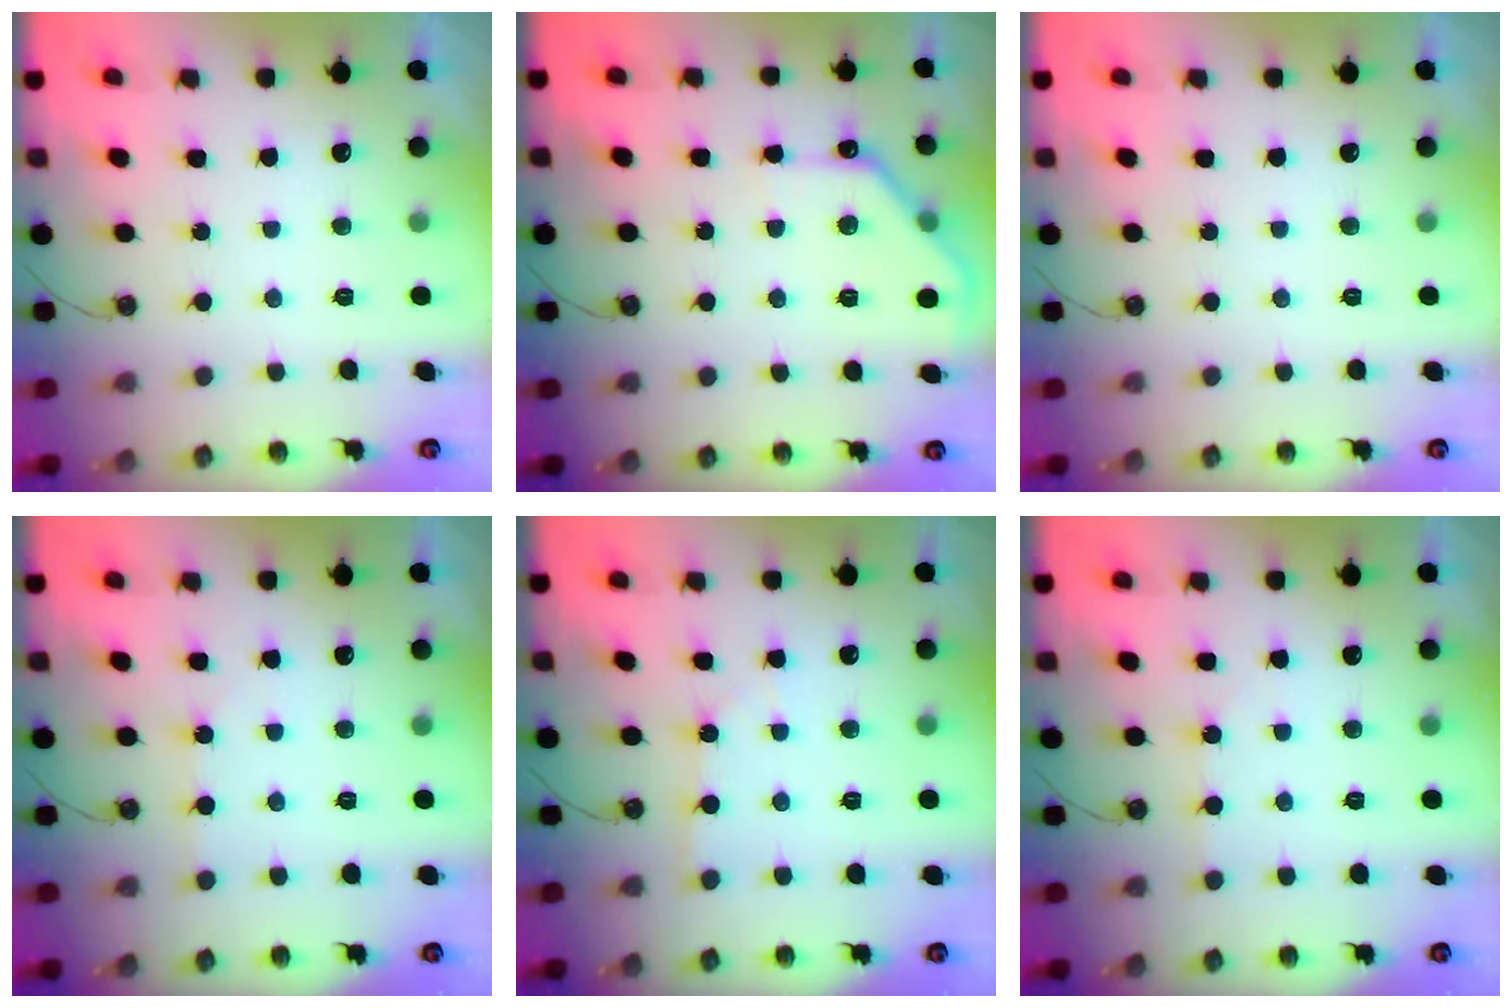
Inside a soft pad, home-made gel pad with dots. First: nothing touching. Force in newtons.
{"total": 10.7, "press": 10.7, "slide": 0.7}
{"total": 0.0}
{"total": 2.7, "press": 2.7, "slide": 0.5}
{"total": 1.8, "press": 1.8, "slide": 0.3}
{"total": 2.7, "press": 2.7, "slide": 0.5}